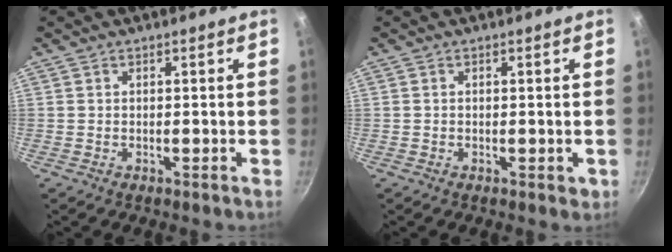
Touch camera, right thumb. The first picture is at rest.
{"total": 1.3, "force": [-0.1, 0.9, 0.9], "torque": [-0.009, 0.001, -0.001]}